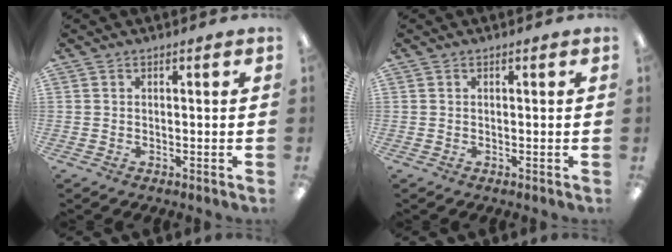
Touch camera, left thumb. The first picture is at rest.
{"total": 0.0}